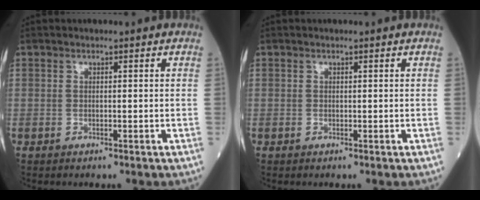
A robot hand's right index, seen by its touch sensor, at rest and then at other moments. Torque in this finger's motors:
{"motor_torque": [0.10, 0.02, 0.05, 0.01]}